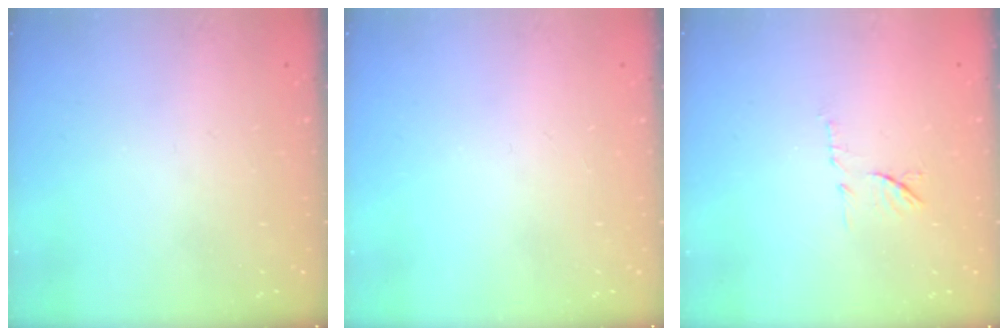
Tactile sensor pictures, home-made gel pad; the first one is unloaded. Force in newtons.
{"total": 0.0}
{"total": 7.1, "press": 7.1, "slide": 1.0}